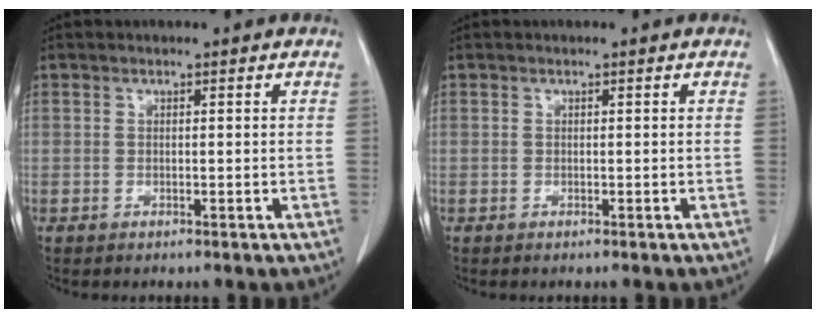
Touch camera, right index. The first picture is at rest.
{"total": 0.0}